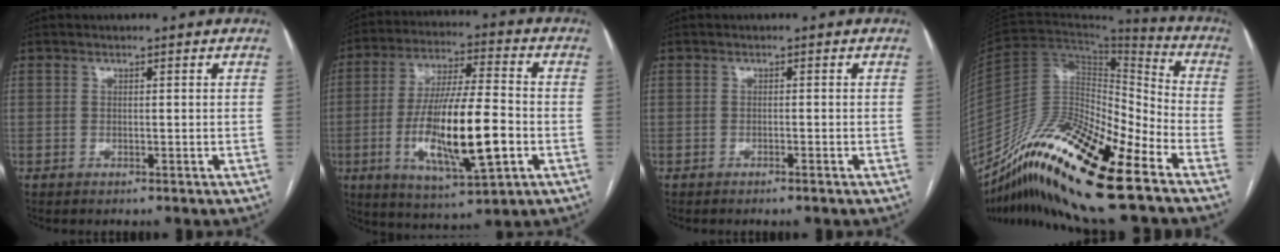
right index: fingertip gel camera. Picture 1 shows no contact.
{"total": 17.4, "force": [-4.0, 3.2, 16.6], "torque": [-0.317, -0.012, -0.062]}
{"total": 0.9, "force": [-0.7, -0.1, 0.6], "torque": [-0.015, -0.001, -0.010]}
{"total": 22.1, "force": [-14.4, 3.8, 16.3], "torque": [-0.307, -0.012, -0.261]}